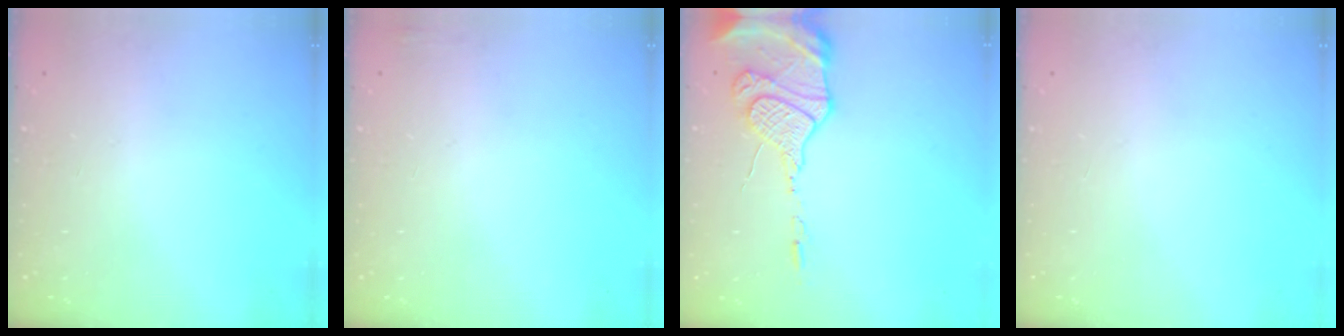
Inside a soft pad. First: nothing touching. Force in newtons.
{"total": 3.9, "press": 3.6, "slide": 1.5}
{"total": 15.6, "press": 15.1, "slide": 3.7}
{"total": 0.0}